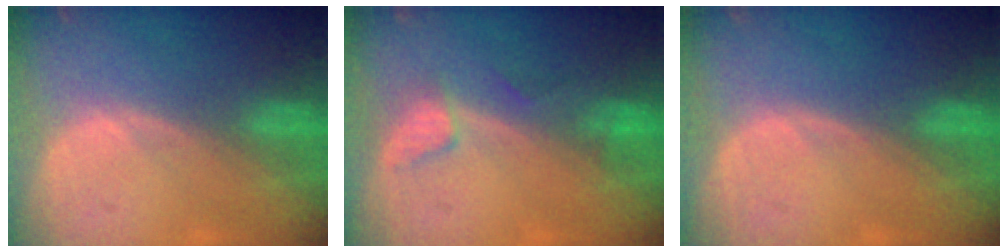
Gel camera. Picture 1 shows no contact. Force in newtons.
{"total": 2.8, "press": 2.7, "slide": 0.4}
{"total": 0.0}